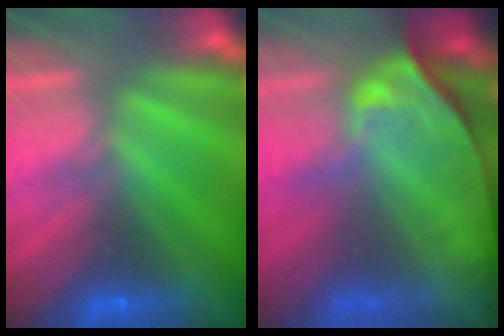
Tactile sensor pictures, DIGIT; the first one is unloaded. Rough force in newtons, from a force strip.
{"total": 10.2}